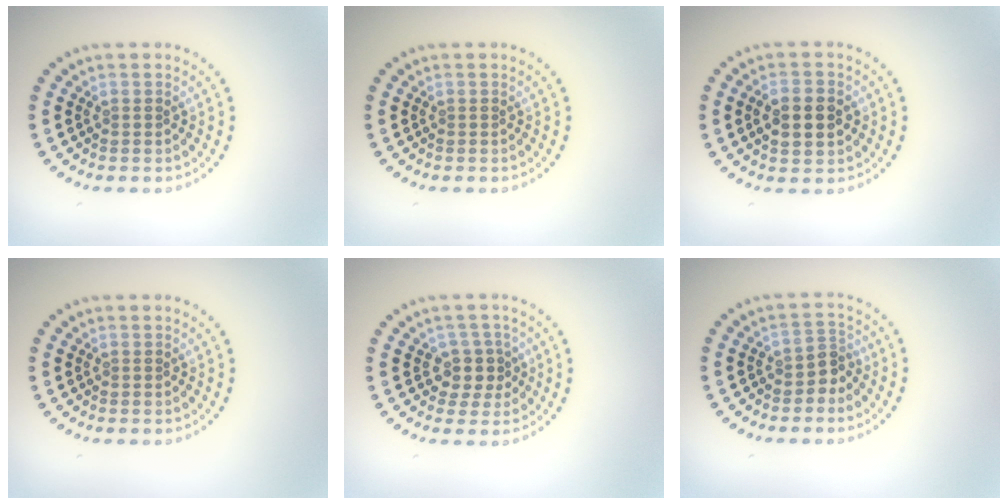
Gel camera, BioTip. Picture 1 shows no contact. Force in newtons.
{"total": 0.0}
{"total": 4.4, "press": 4.4, "slide": 0.1}
{"total": 0.0}
{"total": 2.5, "press": 2.1, "slide": 1.4}
{"total": 1.9, "press": 1.5, "slide": 1.2}